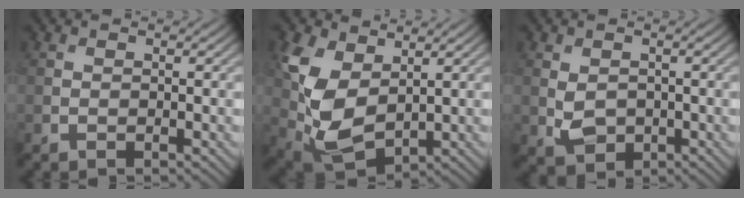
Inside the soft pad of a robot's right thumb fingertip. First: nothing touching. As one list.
[{"total": 10.4, "force": [2.5, 6.3, 7.9], "torque": [-0.213, -0.001, 0.051]}, {"total": 3.2, "force": [-0.2, 2.5, 2.0], "torque": [-0.045, -0.010, 0.000]}]